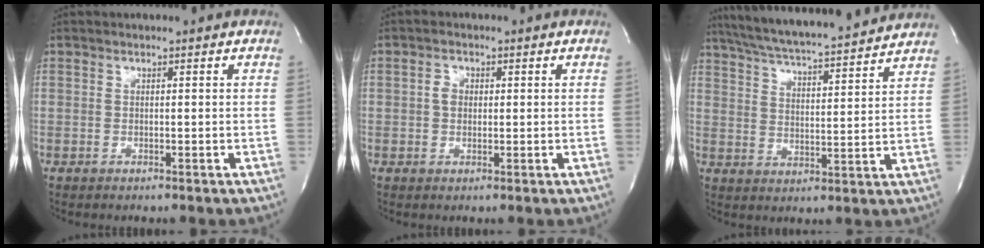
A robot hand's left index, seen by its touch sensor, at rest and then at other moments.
{"total": 2.1, "force": [0.0, 1.7, 1.2], "torque": [-0.023, 0.002, -0.001]}
{"total": 18.6, "force": [16.8, 1.3, 7.9], "torque": [-0.139, 0.015, 0.249]}